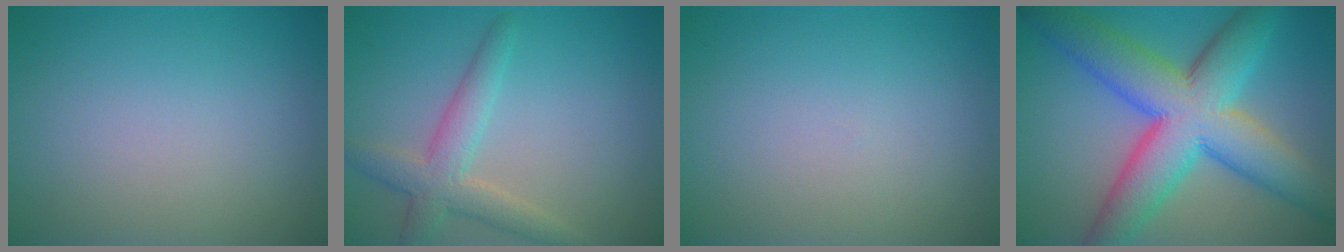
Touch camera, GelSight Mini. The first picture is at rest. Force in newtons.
{"total": 3.8, "press": 3.8, "slide": 0.2}
{"total": 0.0}
{"total": 11.7, "press": 11.7, "slide": 0.2}